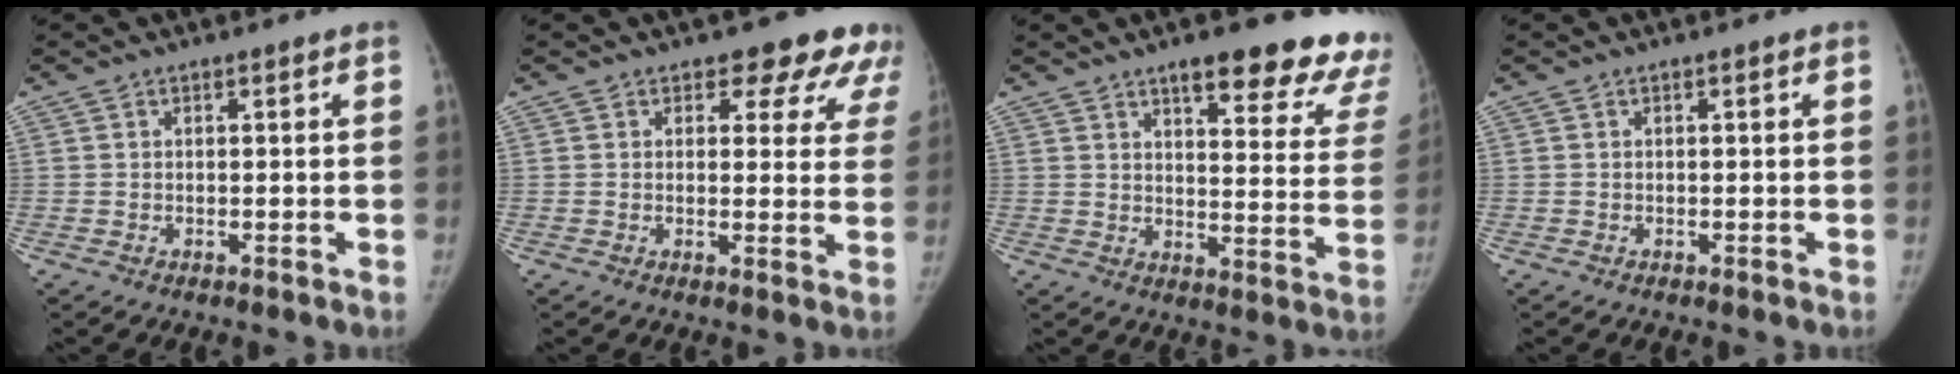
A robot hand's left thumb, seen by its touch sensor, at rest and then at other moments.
{"total": 9.4, "force": [7.3, 5.1, 3.1], "torque": [0.021, -0.031, 0.059]}
{"total": 20.9, "force": [15.9, 6.0, 12.2], "torque": [-0.107, -0.078, 0.182]}
{"total": 0.0}